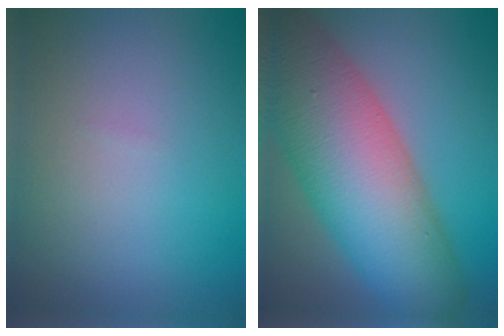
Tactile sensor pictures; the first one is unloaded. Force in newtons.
{"total": 13.4, "press": 13.3, "slide": 0.5}